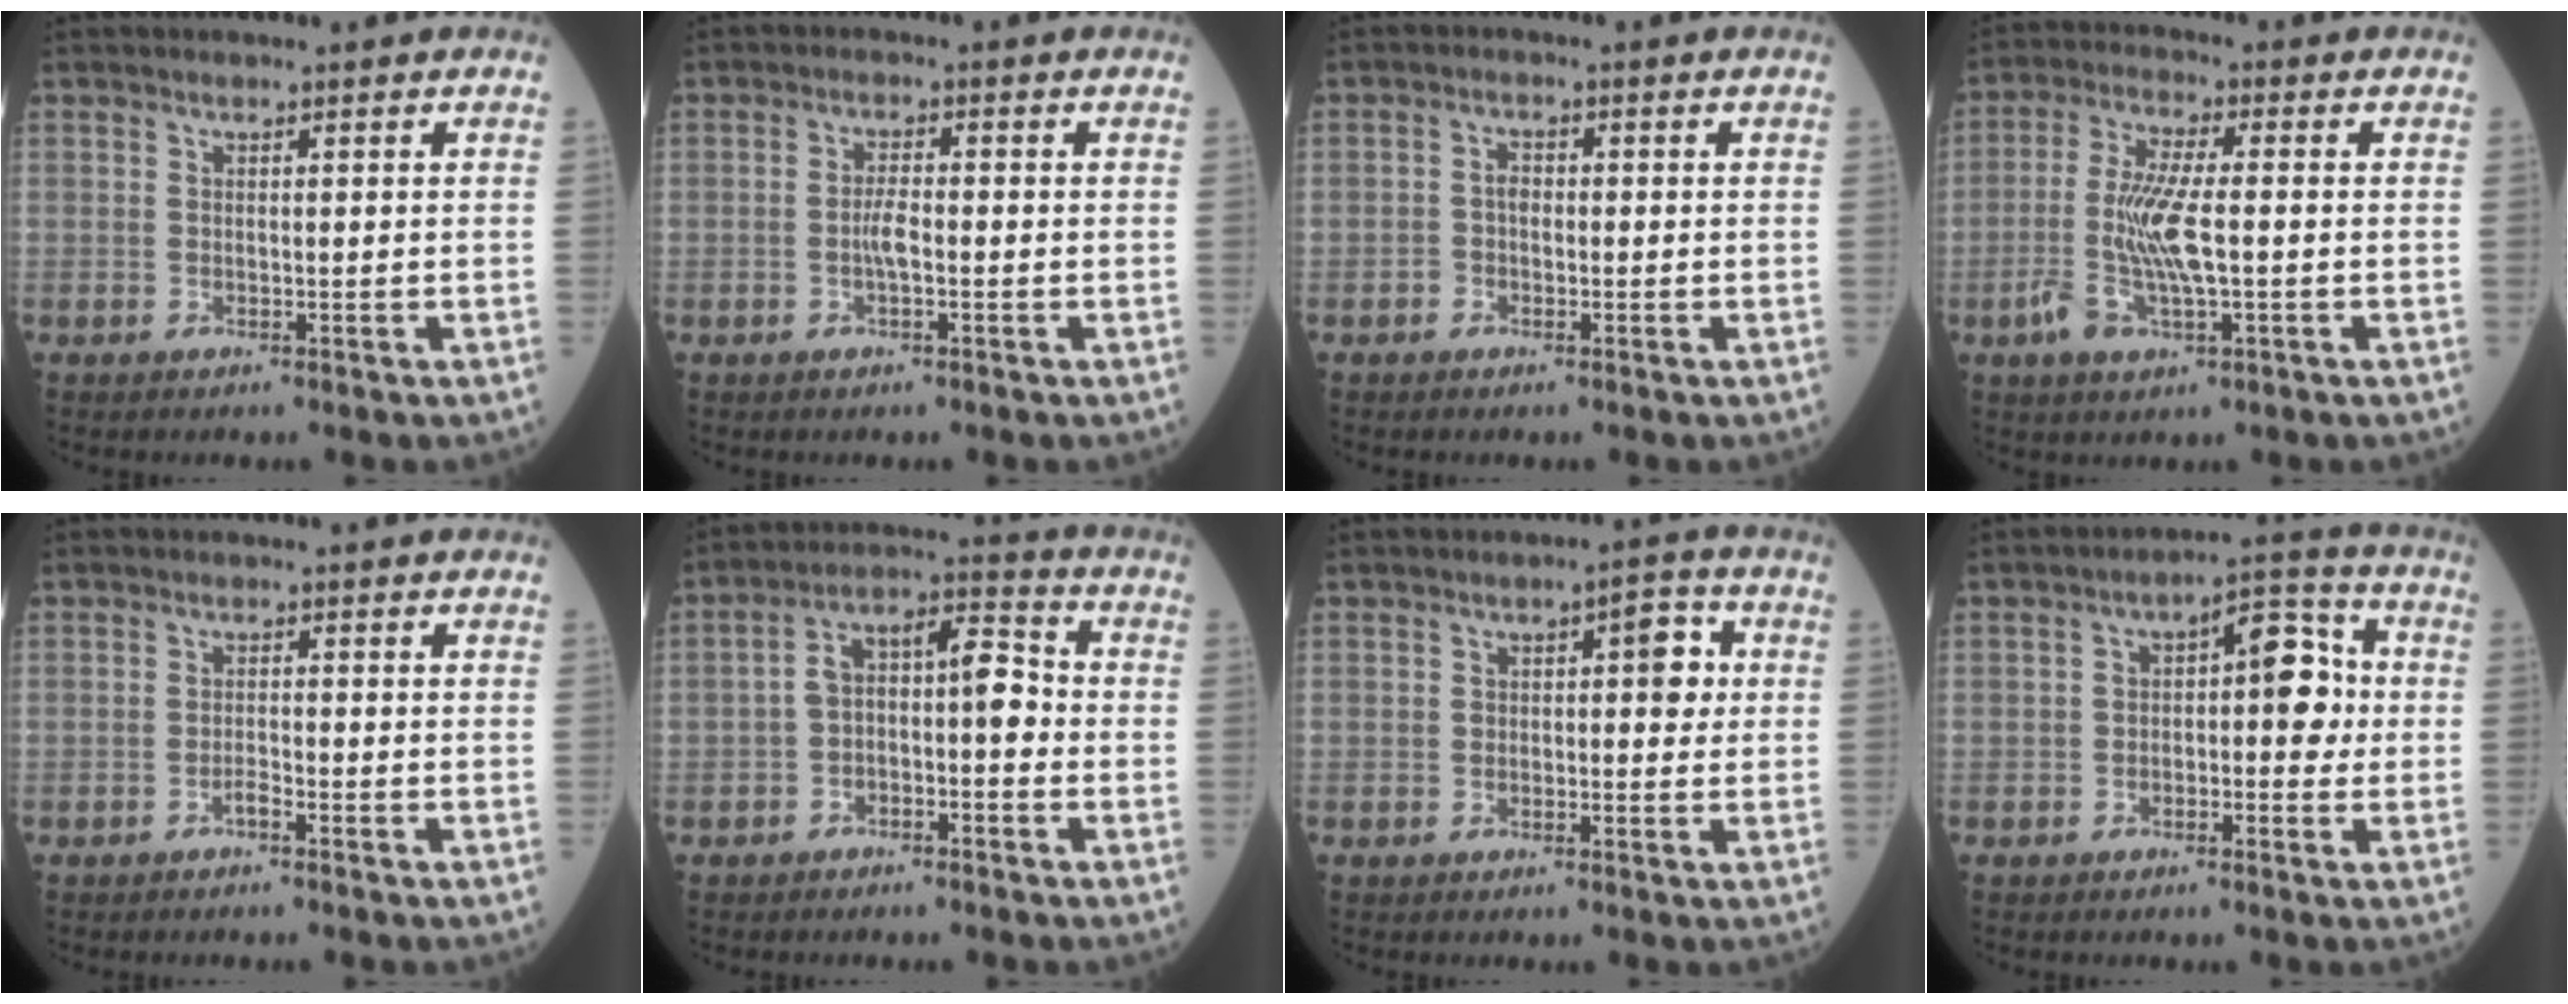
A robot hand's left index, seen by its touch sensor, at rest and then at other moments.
{"total": 2.6, "force": [-0.7, 0.5, 2.5], "torque": [-0.053, 0.000, -0.016]}
{"total": 1.9, "force": [-0.5, 1.3, 1.3], "torque": [-0.022, 0.004, -0.012]}
{"total": 8.8, "force": [-1.5, 2.1, 8.4], "torque": [-0.184, -0.003, -0.029]}
{"total": 1.1, "force": [-0.9, 0.0, 0.6], "torque": [-0.012, 0.001, -0.017]}
{"total": 8.2, "force": [-1.4, 2.8, 7.5], "torque": [-0.131, 0.040, -0.025]}
{"total": 4.5, "force": [0.7, 1.9, 4.1], "torque": [-0.052, 0.017, 0.004]}
{"total": 7.9, "force": [0.1, 3.1, 7.2], "torque": [-0.102, 0.035, -0.006]}